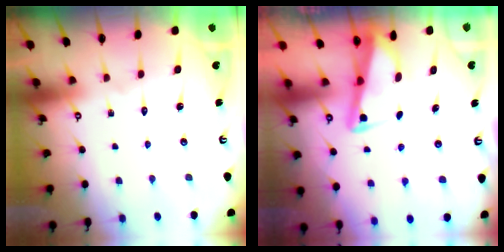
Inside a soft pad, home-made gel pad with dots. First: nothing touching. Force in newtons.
{"total": 2.7, "press": 2.7, "slide": 0.4}